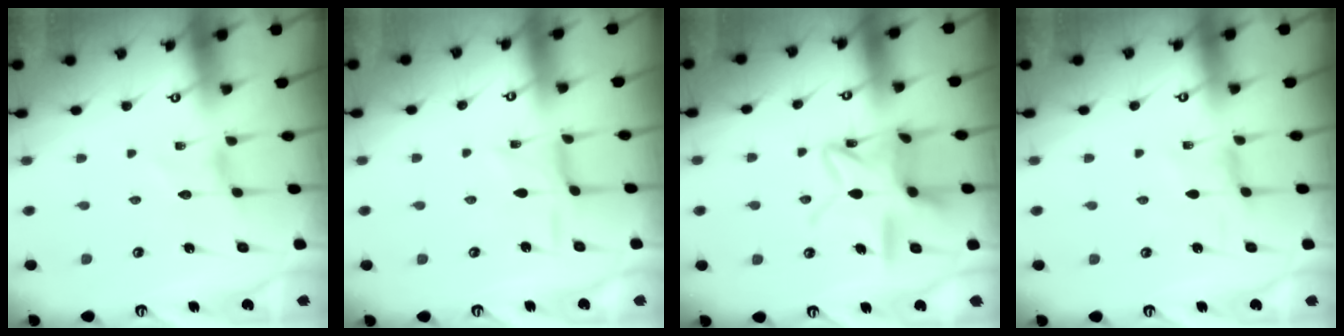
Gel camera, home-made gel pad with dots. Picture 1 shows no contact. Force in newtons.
{"total": 1.7, "press": 1.7, "slide": 0.3}
{"total": 14.8, "press": 14.7, "slide": 1.2}
{"total": 1.8, "press": 1.7, "slide": 0.4}